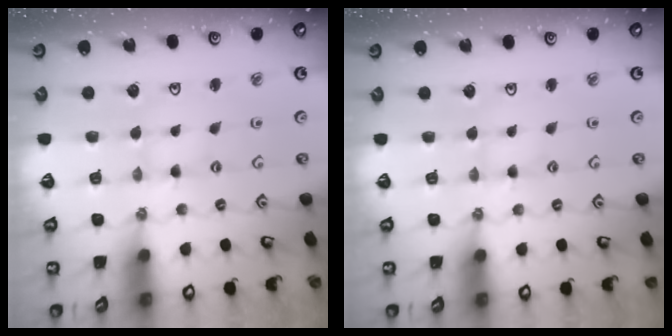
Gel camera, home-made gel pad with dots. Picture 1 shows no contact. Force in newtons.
{"total": 1.3, "press": 1.3, "slide": 0.2}